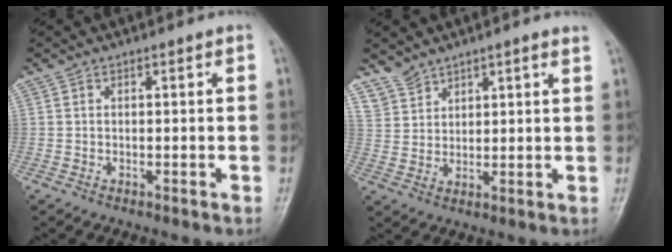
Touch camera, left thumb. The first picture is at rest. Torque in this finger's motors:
{"motor_torque": [0.19, -0.36, -0.43, -0.22, -0.02]}